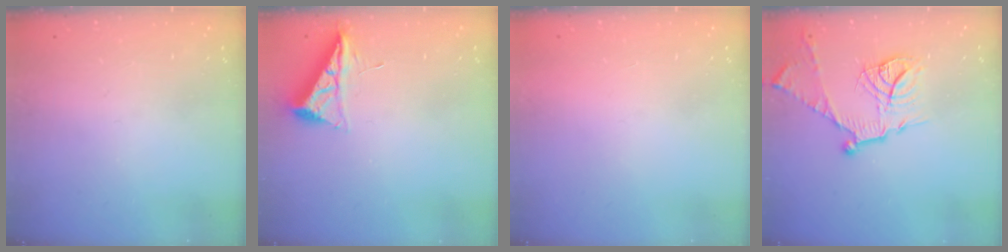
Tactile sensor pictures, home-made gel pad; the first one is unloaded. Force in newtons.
{"total": 6.8, "press": 6.8, "slide": 0.9}
{"total": 1.5, "press": 1.5, "slide": 0.1}
{"total": 16.0, "press": 16.0, "slide": 1.4}